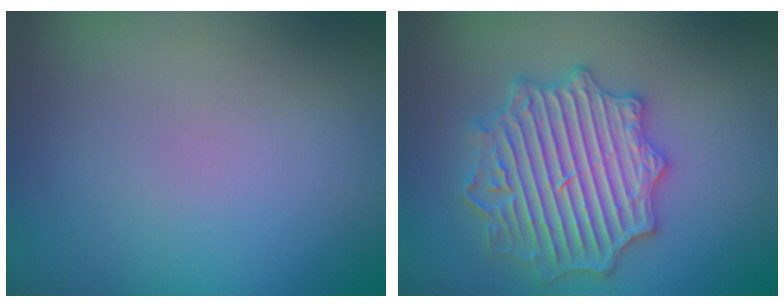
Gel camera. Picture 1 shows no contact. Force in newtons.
{"total": 6.5, "press": 6.5, "slide": 1.0}